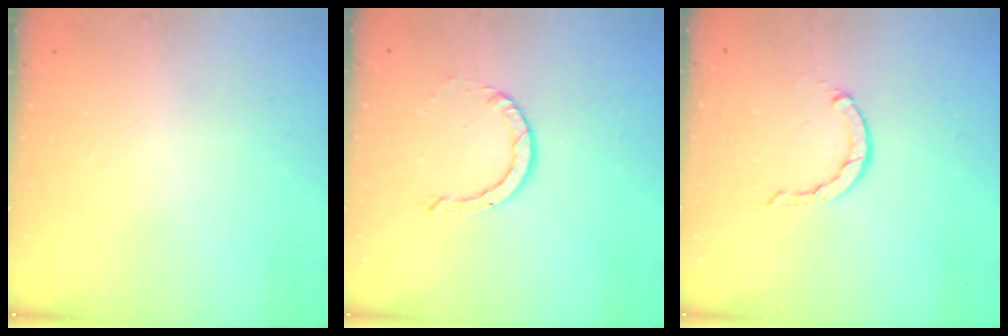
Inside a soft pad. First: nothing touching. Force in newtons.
{"total": 2.0, "press": 2.0, "slide": 0.2}
{"total": 1.6, "press": 1.5, "slide": 0.4}